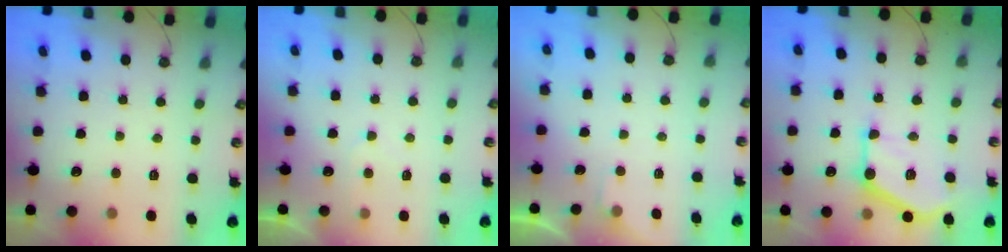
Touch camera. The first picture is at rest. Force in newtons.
{"total": 3.5, "press": 3.4, "slide": 0.5}
{"total": 3.3, "press": 3.2, "slide": 0.5}
{"total": 14.6, "press": 14.5, "slide": 1.6}